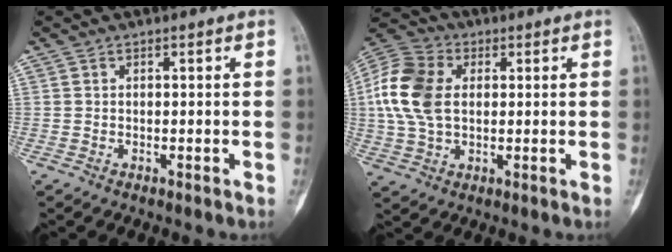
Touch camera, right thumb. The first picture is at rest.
{"total": 13.2, "force": [1.8, 8.9, 9.7], "torque": [-0.200, 0.015, 0.029]}